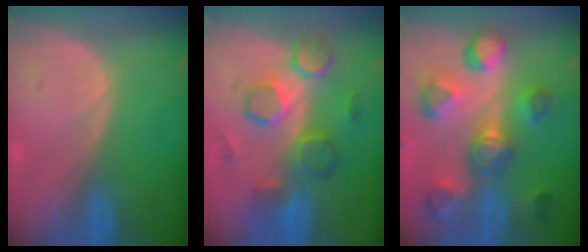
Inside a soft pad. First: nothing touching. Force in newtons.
{"total": 8.3, "press": 8.2, "slide": 1.4}
{"total": 10.5, "press": 9.8, "slide": 3.8}